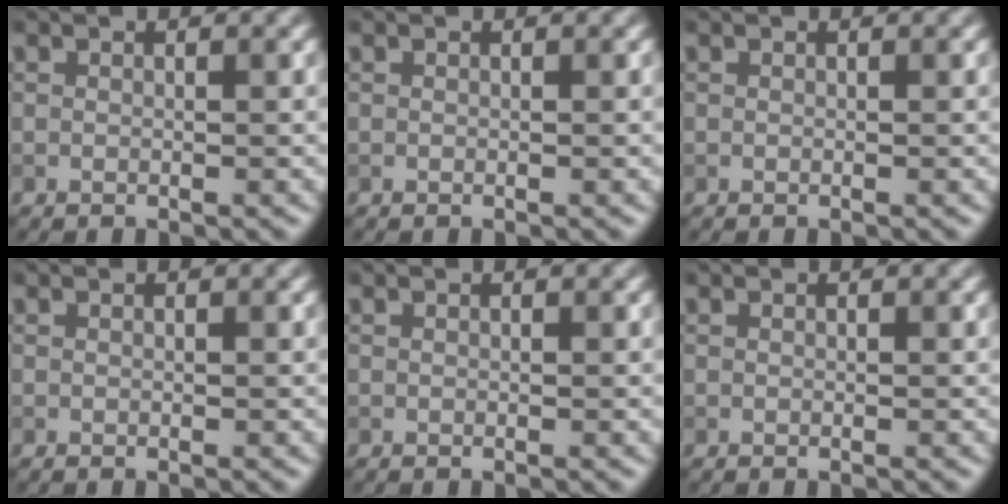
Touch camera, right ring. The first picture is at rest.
{"total": 0.0}
{"total": 0.0}
{"total": 0.0}
{"total": 0.0}
{"total": 0.0}